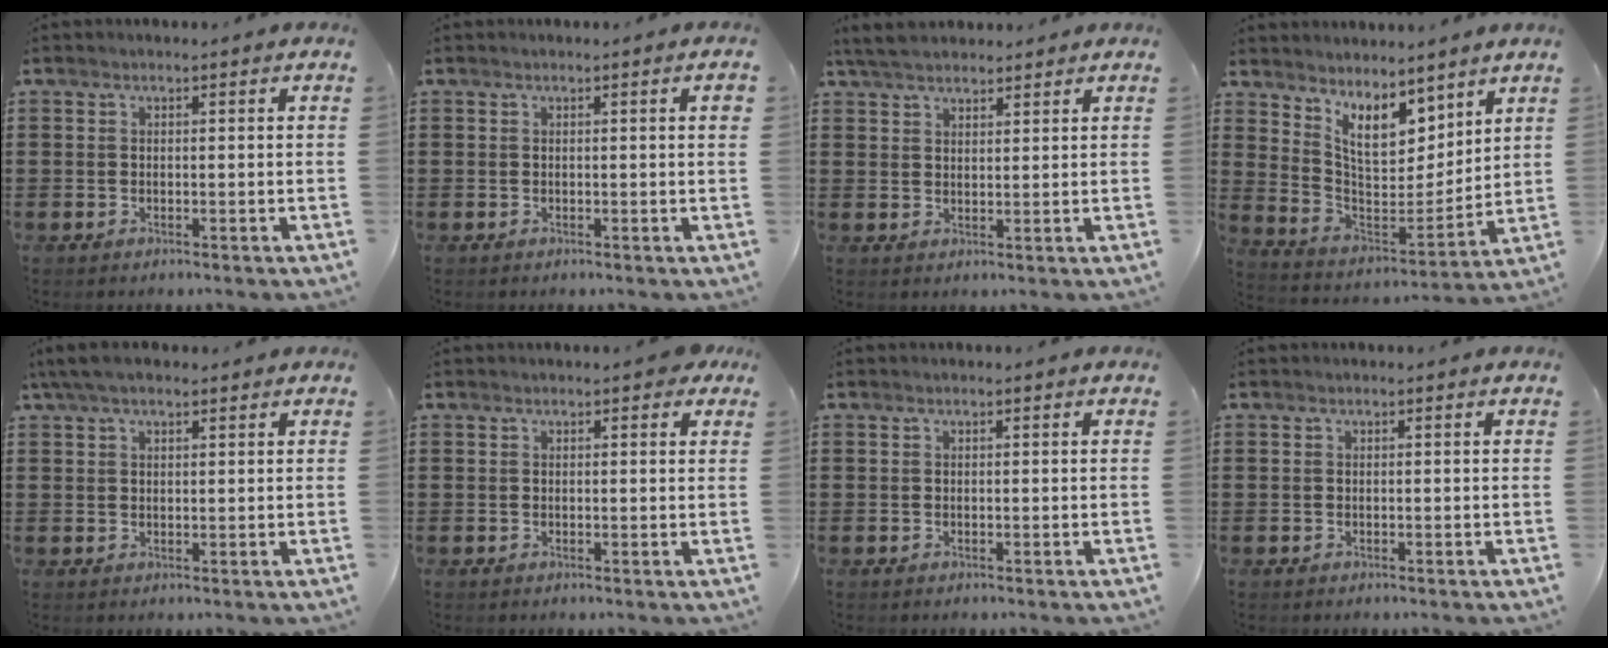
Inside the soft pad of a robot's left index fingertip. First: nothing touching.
{"total": 1.2, "force": [0.1, 0.1, 1.2], "torque": [-0.020, -0.002, 0.003]}
{"total": 4.1, "force": [3.7, 1.2, 1.4], "torque": [-0.038, 0.001, 0.070]}
{"total": 8.7, "force": [6.6, 3.6, 4.2], "torque": [-0.104, -0.038, 0.123]}
{"total": 3.3, "force": [2.1, 1.2, 2.2], "torque": [-0.048, 0.008, 0.040]}
{"total": 1.1, "force": [0.7, 0.5, 0.8], "torque": [-0.010, 0.003, 0.009]}
{"total": 0.0}
{"total": 0.0}